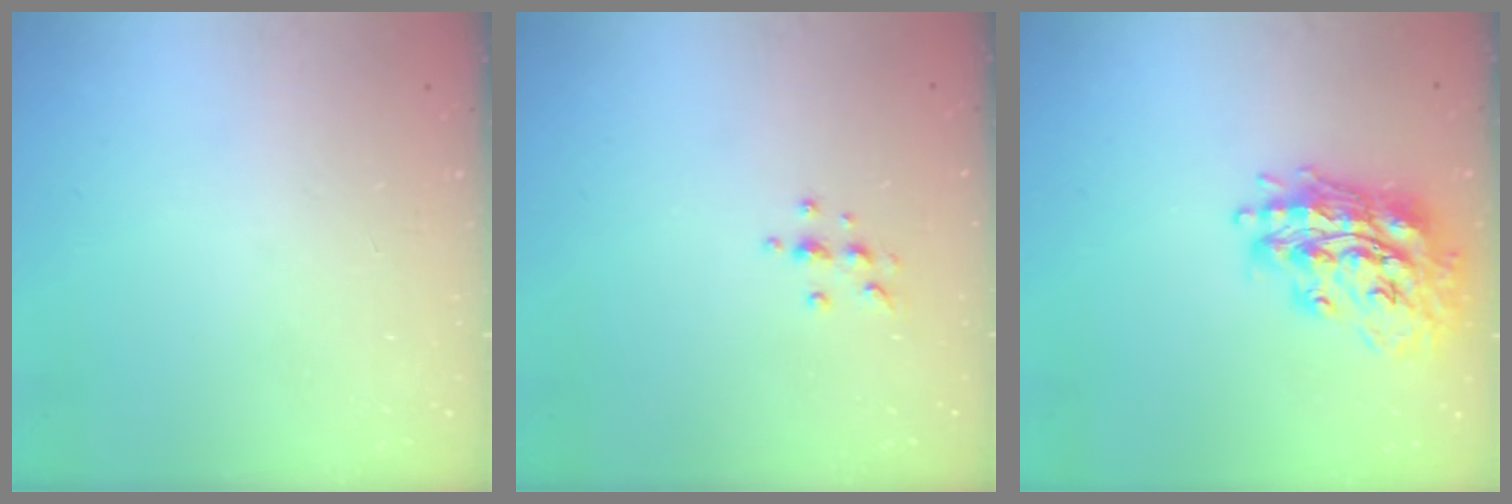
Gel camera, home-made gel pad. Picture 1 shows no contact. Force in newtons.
{"total": 4.7, "press": 4.7, "slide": 0.6}
{"total": 18.7, "press": 18.7, "slide": 1.8}